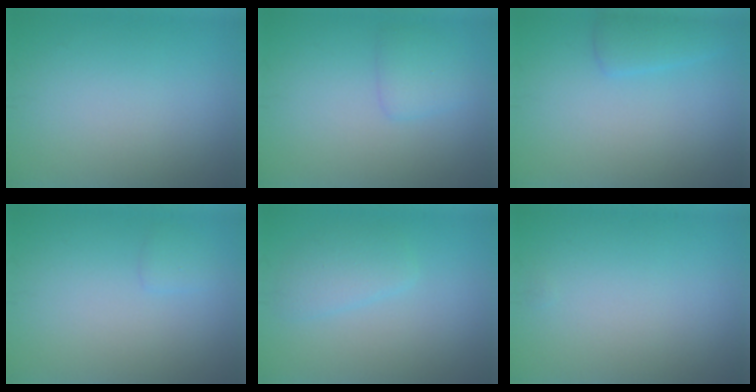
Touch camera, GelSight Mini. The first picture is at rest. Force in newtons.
{"total": 1.8, "press": 1.8, "slide": 0.1}
{"total": 2.0, "press": 1.9, "slide": 0.2}
{"total": 0.8, "press": 0.8, "slide": 0.1}
{"total": 2.1, "press": 2.1, "slide": 0.2}
{"total": 0.0}